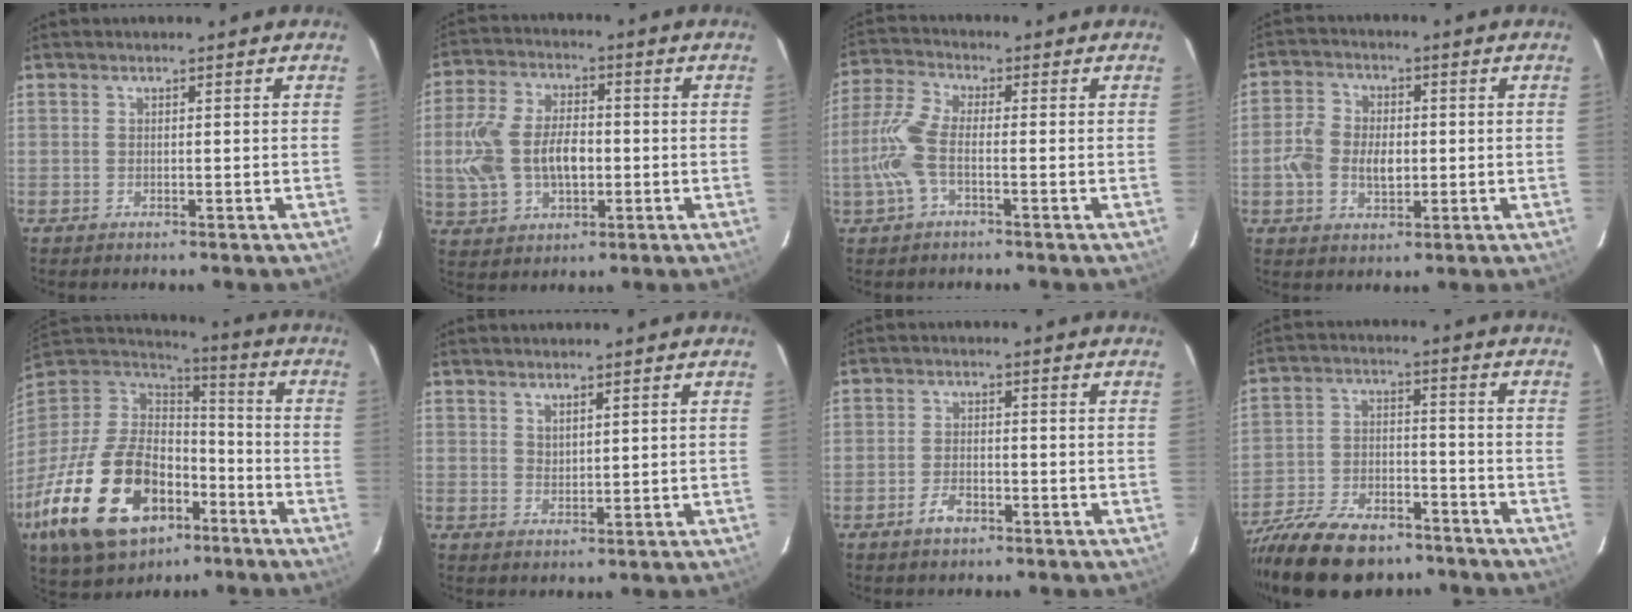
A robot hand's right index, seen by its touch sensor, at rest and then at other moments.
{"total": 13.1, "force": [-0.9, 8.4, 10.1], "torque": [-0.215, 0.013, -0.010]}
{"total": 7.5, "force": [-2.0, 2.5, 6.8], "torque": [-0.161, 0.009, -0.042]}
{"total": 7.4, "force": [-0.9, 5.3, 5.0], "torque": [-0.104, 0.015, -0.015]}
{"total": 29.7, "force": [-14.0, 17.8, 19.1], "torque": [-0.412, -0.021, -0.225]}
{"total": 2.1, "force": [1.7, 0.7, 0.9], "torque": [-0.014, -0.001, 0.031]}
{"total": 3.5, "force": [-2.2, 1.8, 2.1], "torque": [-0.048, 0.002, -0.040]}
{"total": 20.6, "force": [-15.8, 8.8, 9.8], "torque": [-0.217, -0.012, -0.252]}